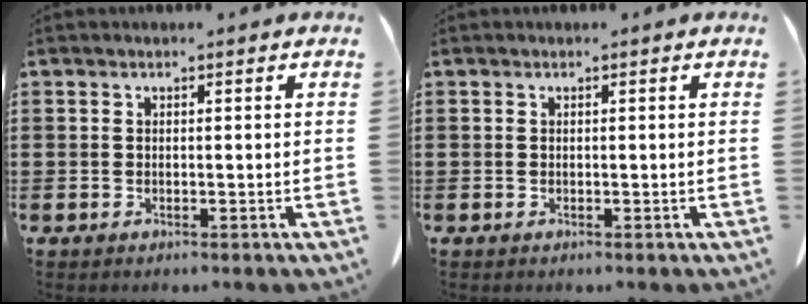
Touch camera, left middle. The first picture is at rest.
{"total": 0.0}